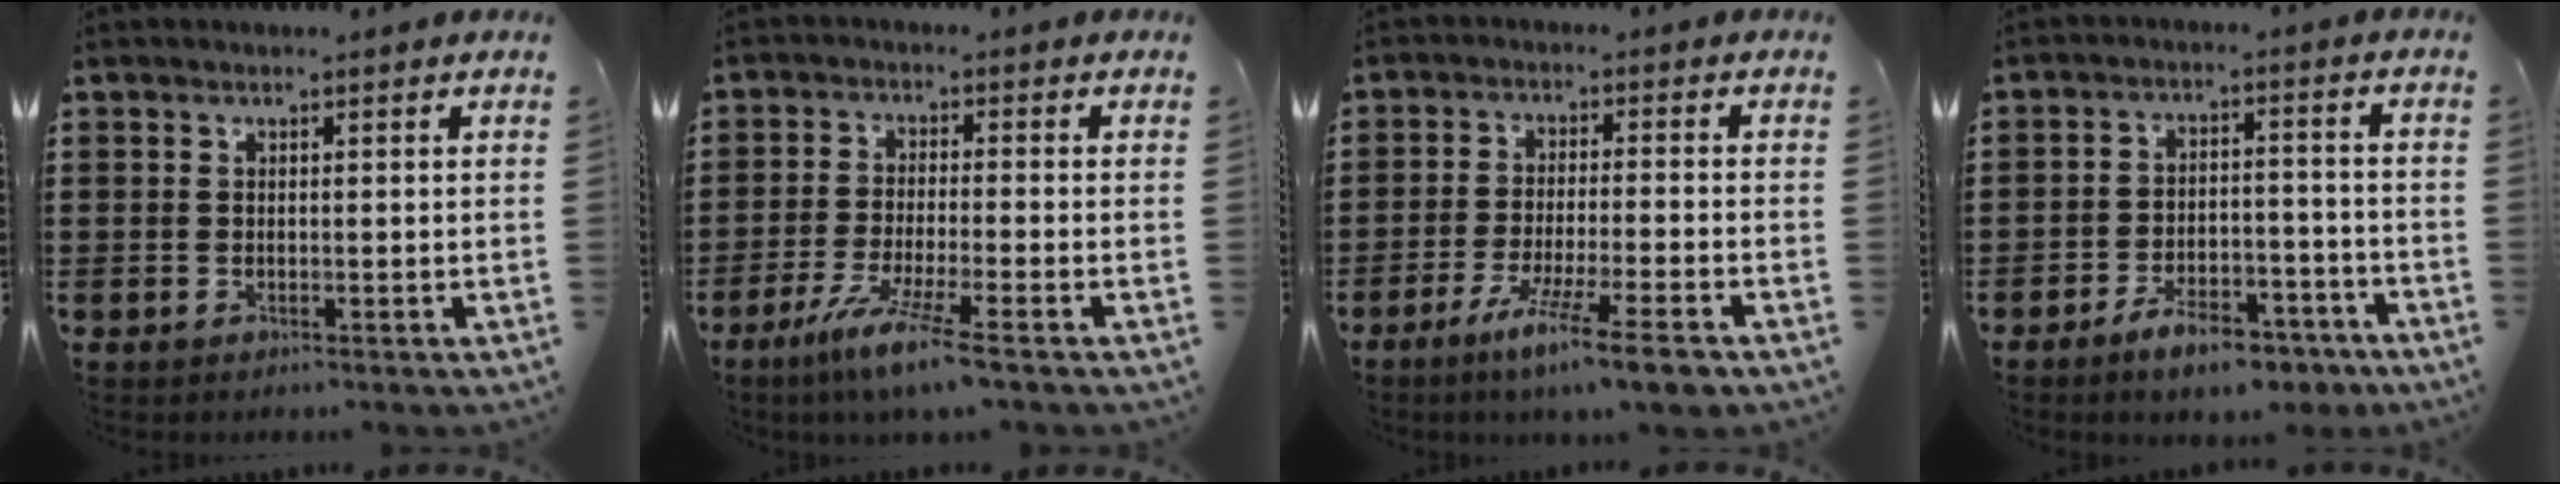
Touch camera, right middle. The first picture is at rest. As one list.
[{"total": 6.4, "force": [-4.7, -0.4, 4.4], "torque": [-0.089, -0.018, -0.087]}, {"total": 8.2, "force": [-6.1, 0.1, 5.4], "torque": [-0.096, -0.009, -0.110]}, {"total": 7.3, "force": [-6.1, 1.9, 3.6], "torque": [-0.055, 0.016, -0.110]}]